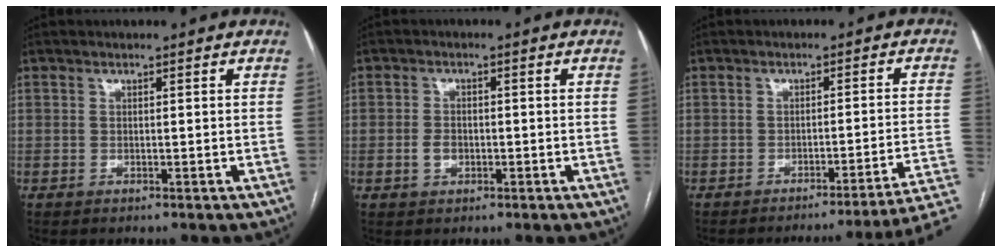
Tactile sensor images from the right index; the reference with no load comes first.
{"total": 2.6, "force": [-0.7, 1.8, 1.8], "torque": [-0.035, 0.005, -0.011]}
{"total": 13.4, "force": [-11.4, -3.4, 6.0], "torque": [-0.015, -0.003, -0.129]}